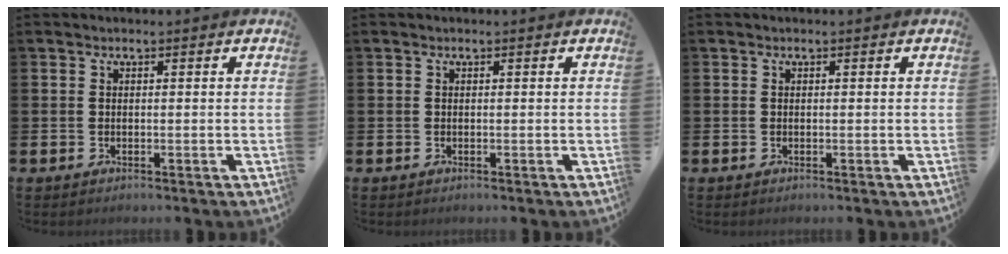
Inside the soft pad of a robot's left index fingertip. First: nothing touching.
{"total": 0.0}
{"total": 0.0}